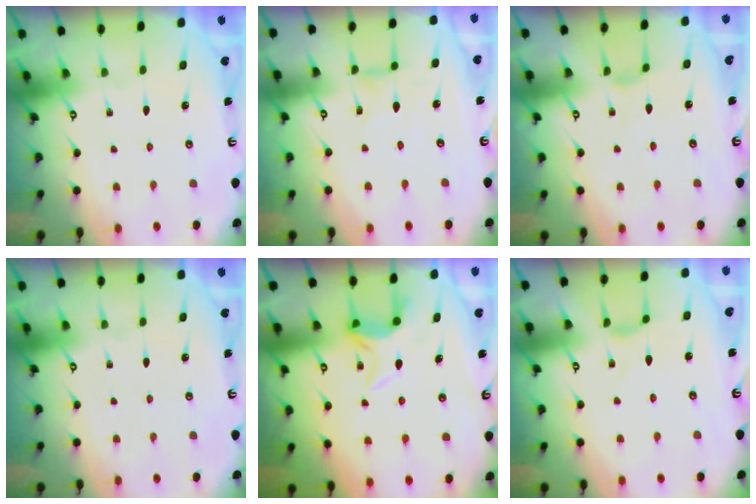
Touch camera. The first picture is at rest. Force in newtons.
{"total": 0.7, "press": 0.7, "slide": 0.0}
{"total": 1.4, "press": 1.3, "slide": 0.4}
{"total": 0.0}
{"total": 7.5, "press": 7.5, "slide": 0.4}
{"total": 1.7, "press": 1.6, "slide": 0.4}